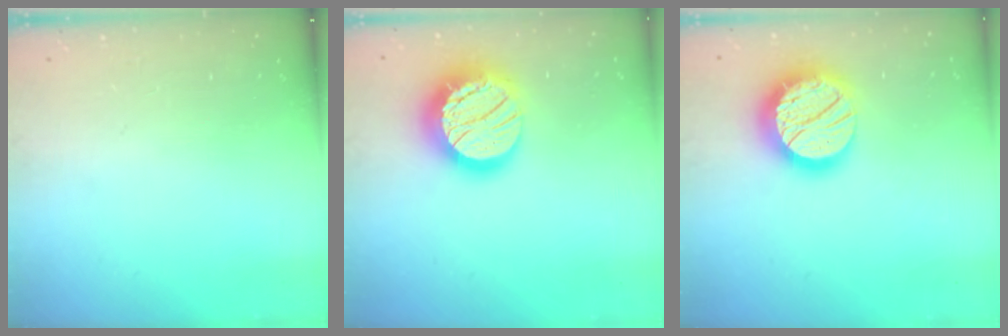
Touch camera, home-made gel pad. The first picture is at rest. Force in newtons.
{"total": 19.6, "press": 19.5, "slide": 1.3}
{"total": 18.8, "press": 18.7, "slide": 1.4}